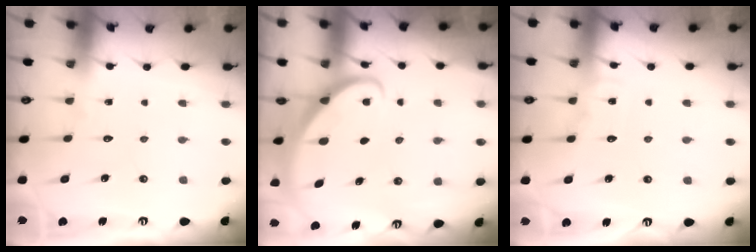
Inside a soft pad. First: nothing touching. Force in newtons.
{"total": 2.2, "press": 2.2, "slide": 0.2}
{"total": 4.4, "press": 4.4, "slide": 0.5}